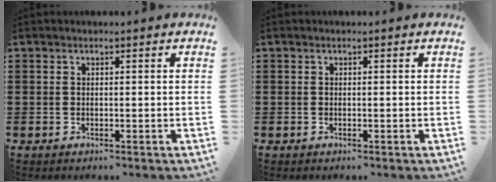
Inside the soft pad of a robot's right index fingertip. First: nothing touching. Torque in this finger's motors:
{"motor_torque": [-0.05, 0.05, 0.00, -0.01]}